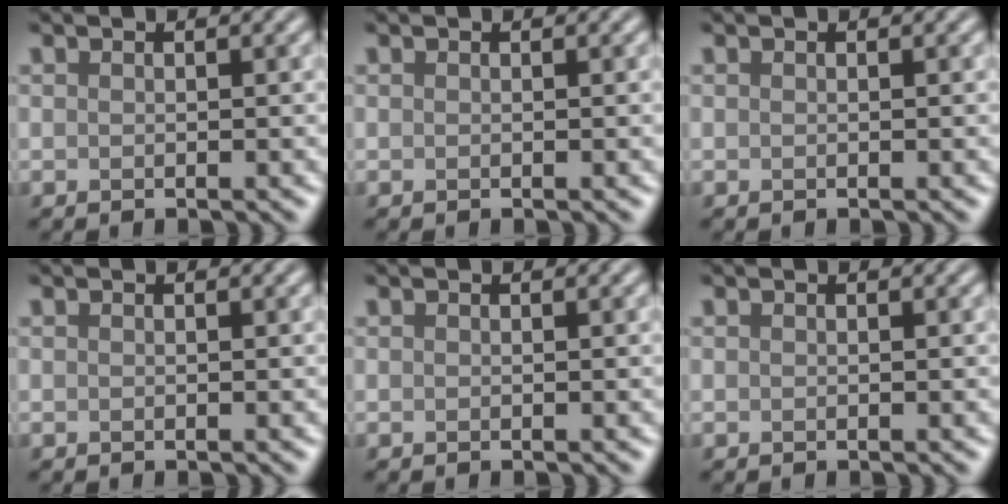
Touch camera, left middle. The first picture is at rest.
{"total": 0.0}
{"total": 0.0}
{"total": 0.0}
{"total": 0.0}
{"total": 0.0}